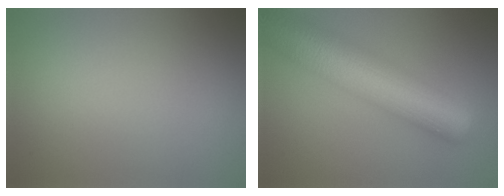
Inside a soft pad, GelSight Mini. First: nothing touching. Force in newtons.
{"total": 12.3, "press": 12.3, "slide": 0.5}